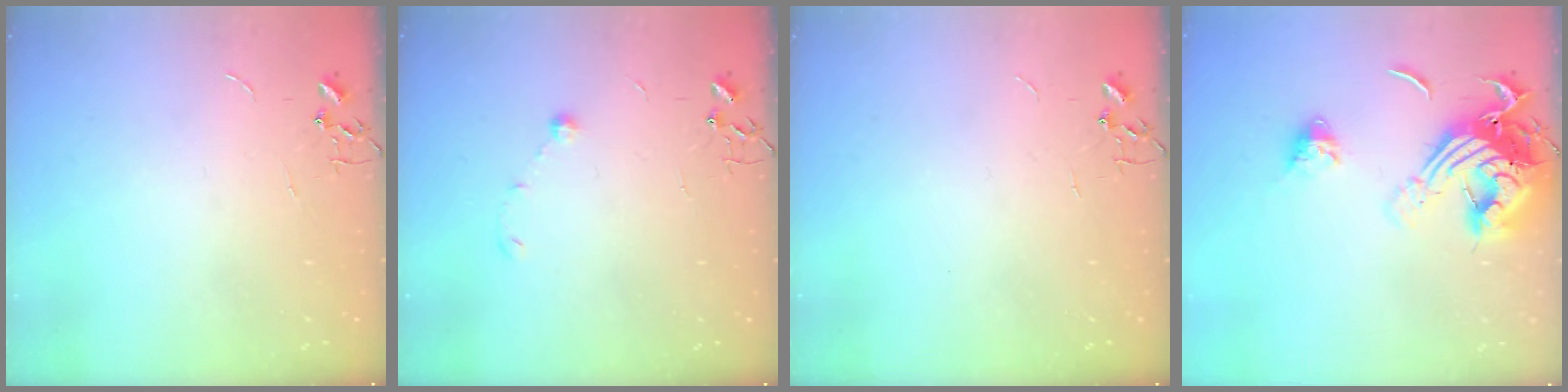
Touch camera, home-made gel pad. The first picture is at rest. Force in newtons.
{"total": 5.4, "press": 5.3, "slide": 0.9}
{"total": 0.0}
{"total": 19.1, "press": 19.0, "slide": 1.8}